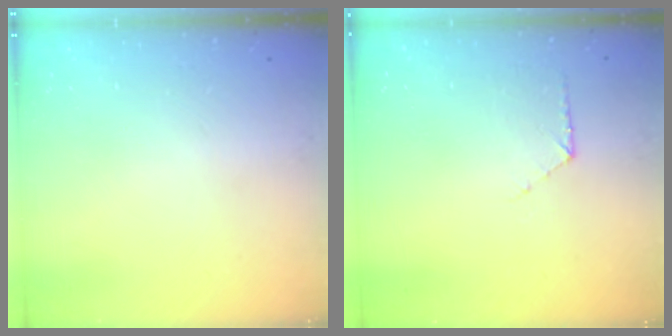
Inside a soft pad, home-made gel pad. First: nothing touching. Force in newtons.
{"total": 5.0, "press": 5.0, "slide": 0.5}